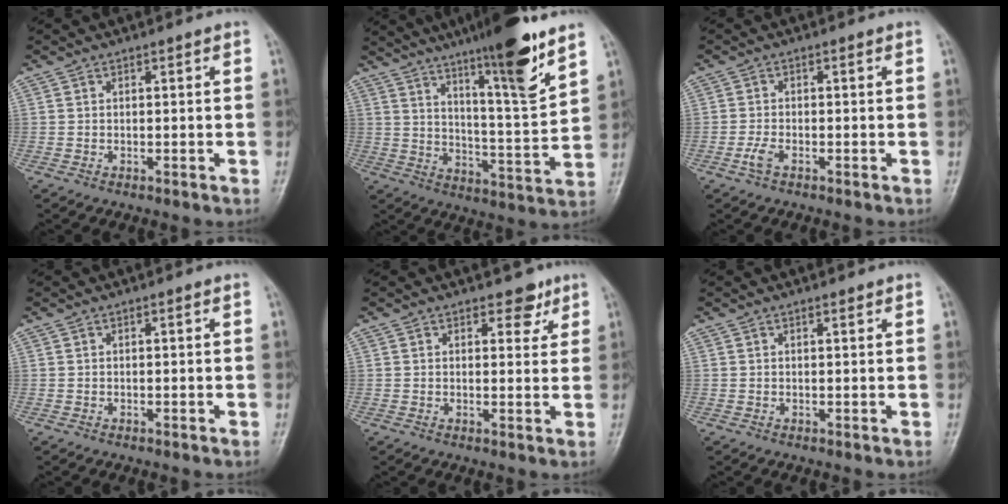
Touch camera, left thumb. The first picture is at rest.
{"total": 16.9, "force": [11.3, 1.4, 12.5], "torque": [-0.178, -0.067, 0.180]}
{"total": 2.1, "force": [-1.1, 0.7, 1.6], "torque": [-0.038, 0.003, -0.026]}
{"total": 0.0}
{"total": 3.5, "force": [2.4, 2.1, 1.6], "torque": [0.003, -0.012, 0.030]}
{"total": 0.6, "force": [0.5, 0.1, 0.4], "torque": [-0.007, -0.003, 0.007]}